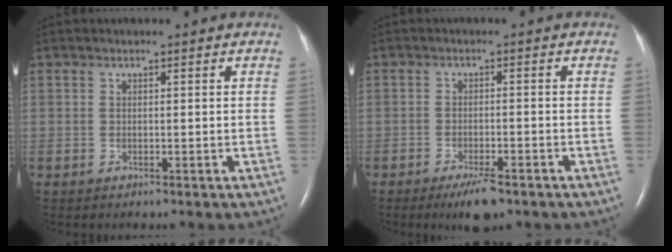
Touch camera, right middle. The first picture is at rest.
{"total": 4.5, "force": [-3.1, 1.0, 3.1], "torque": [-0.059, -0.006, -0.047]}